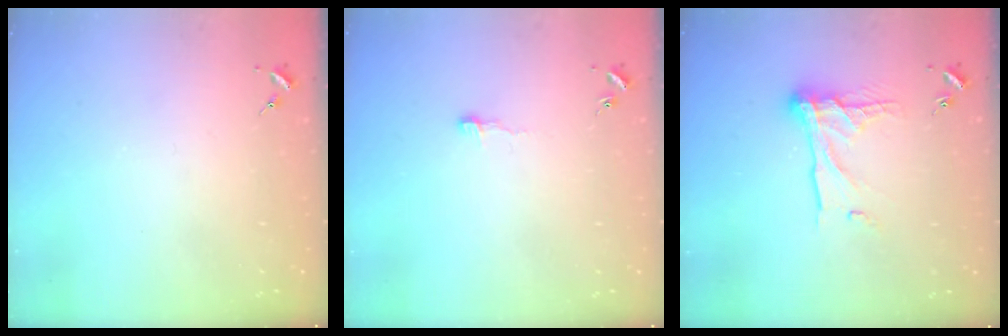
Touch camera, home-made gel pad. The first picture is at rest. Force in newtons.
{"total": 3.6, "press": 3.6, "slide": 0.3}
{"total": 13.4, "press": 13.4, "slide": 1.1}